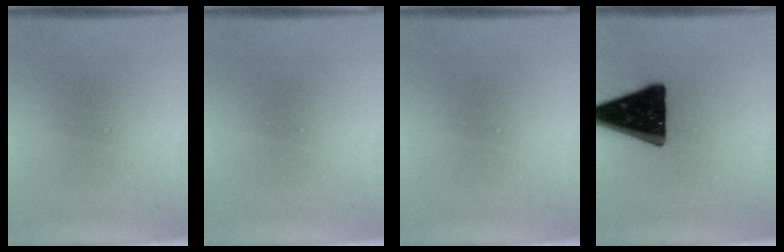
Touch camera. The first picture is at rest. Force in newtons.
{"total": 0.0}
{"total": 0.0}
{"total": 19.6}